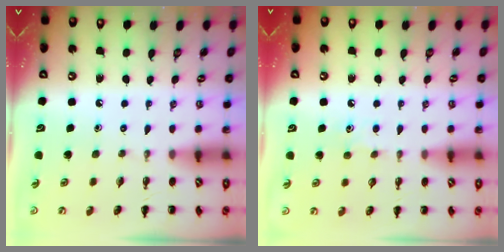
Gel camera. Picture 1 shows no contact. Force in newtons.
{"total": 4.0, "press": 3.8, "slide": 1.2}